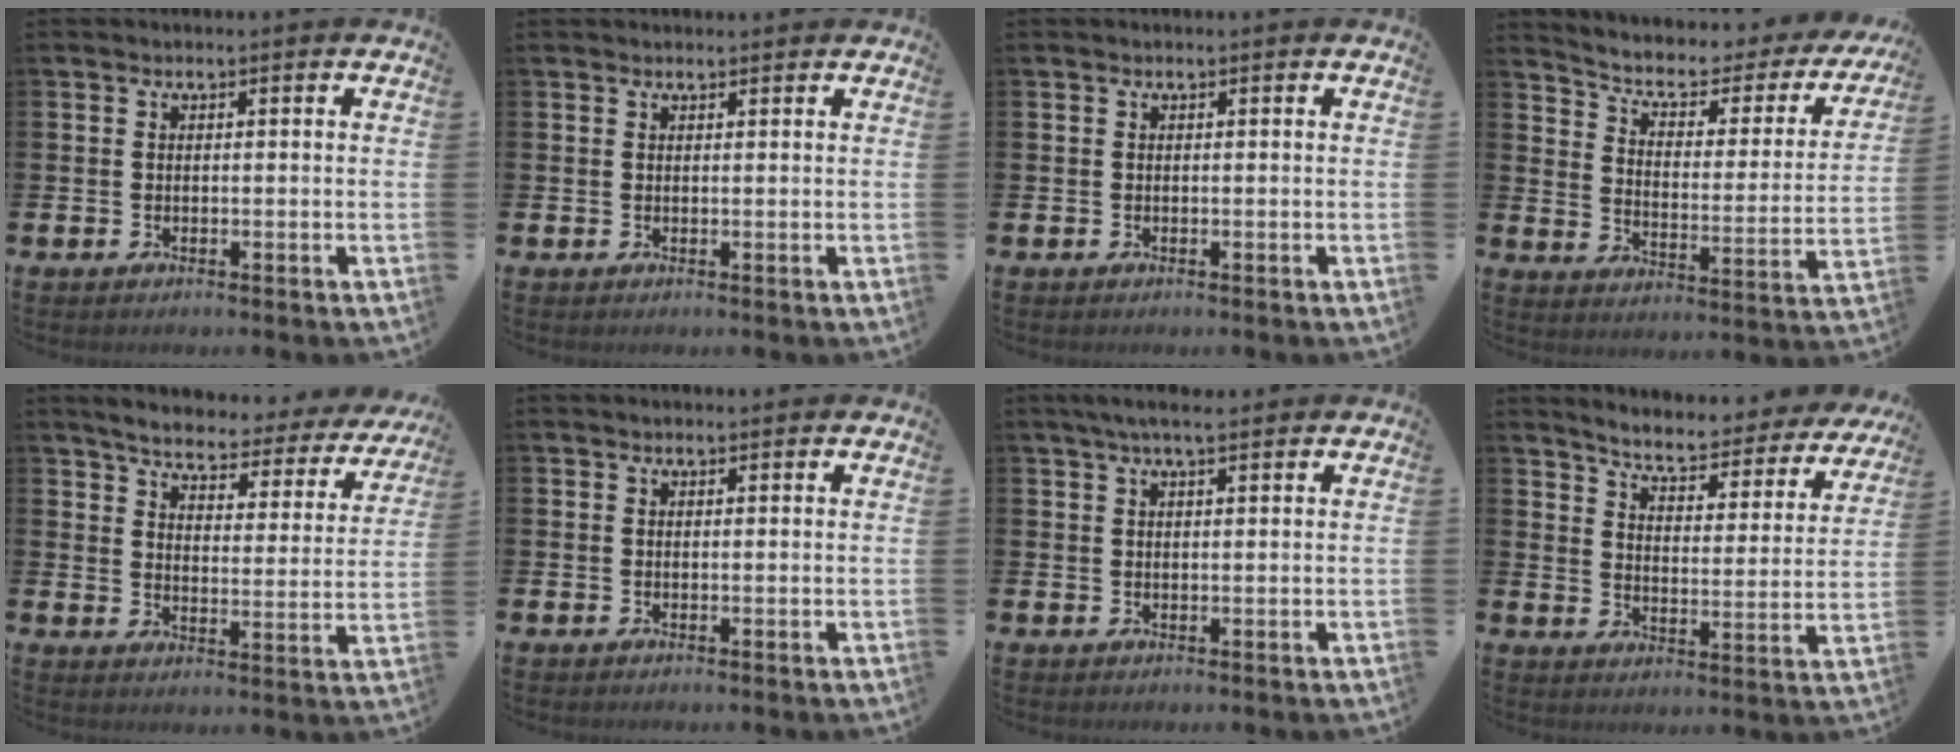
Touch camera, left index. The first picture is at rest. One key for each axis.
{"total": 0.8, "fx": 0.8, "fy": 0.1, "fz": 0.1, "tx": 0.006, "ty": -0.002, "tz": 0.012}
{"total": 0.0}
{"total": 5.7, "fx": 4.6, "fy": 2.3, "fz": 2.4, "tx": -0.079, "ty": -0.032, "tz": 0.072}
{"total": 4.7, "fx": 4.3, "fy": 1.0, "fz": 1.7, "tx": -0.051, "ty": -0.036, "tz": 0.064}
{"total": 0.8, "fx": 0.7, "fy": 0.1, "fz": 0.2, "tx": -0.003, "ty": 0.001, "tz": 0.013}
{"total": 4.1, "fx": 3.0, "fy": 0.8, "fz": 2.6, "tx": -0.046, "ty": -0.005, "tz": 0.052}
{"total": 5.6, "fx": 5.3, "fy": 0.8, "fz": 1.6, "tx": -0.054, "ty": -0.046, "tz": 0.084}